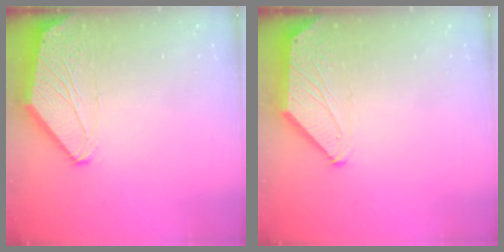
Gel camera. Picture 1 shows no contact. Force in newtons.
{"total": 0.0}